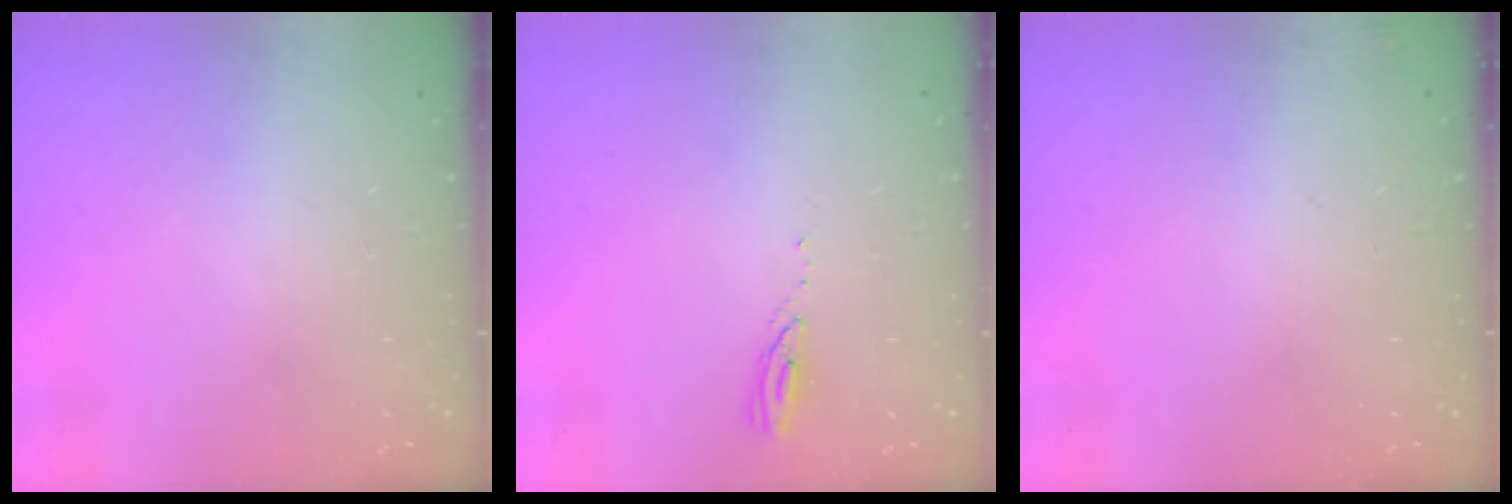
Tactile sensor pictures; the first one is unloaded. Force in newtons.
{"total": 3.0, "press": 3.0, "slide": 0.1}
{"total": 3.9, "press": 3.6, "slide": 1.5}